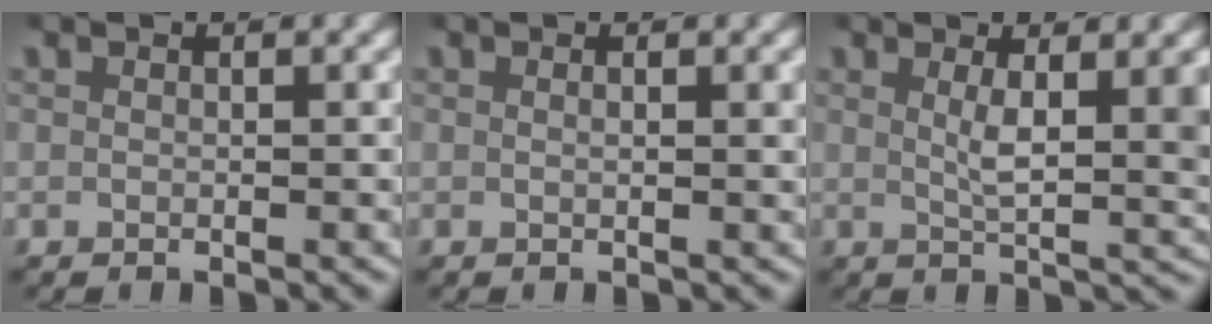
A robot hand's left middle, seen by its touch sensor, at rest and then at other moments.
{"total": 0.7, "force": [0.2, -0.1, 0.6], "torque": [-0.011, -0.002, 0.003]}
{"total": 4.8, "force": [1.1, 1.3, 4.5], "torque": [-0.064, -0.013, 0.022]}